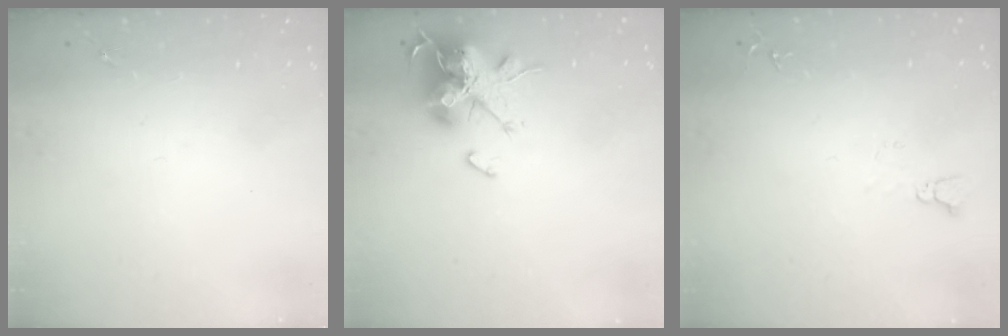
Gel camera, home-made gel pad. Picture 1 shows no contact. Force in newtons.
{"total": 15.3, "press": 15.1, "slide": 2.4}
{"total": 4.1, "press": 4.1, "slide": 0.4}